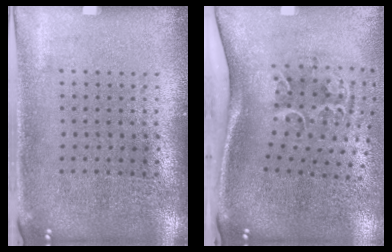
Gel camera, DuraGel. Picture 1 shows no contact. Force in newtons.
{"total": 2.3, "press": 1.3, "slide": 1.9}